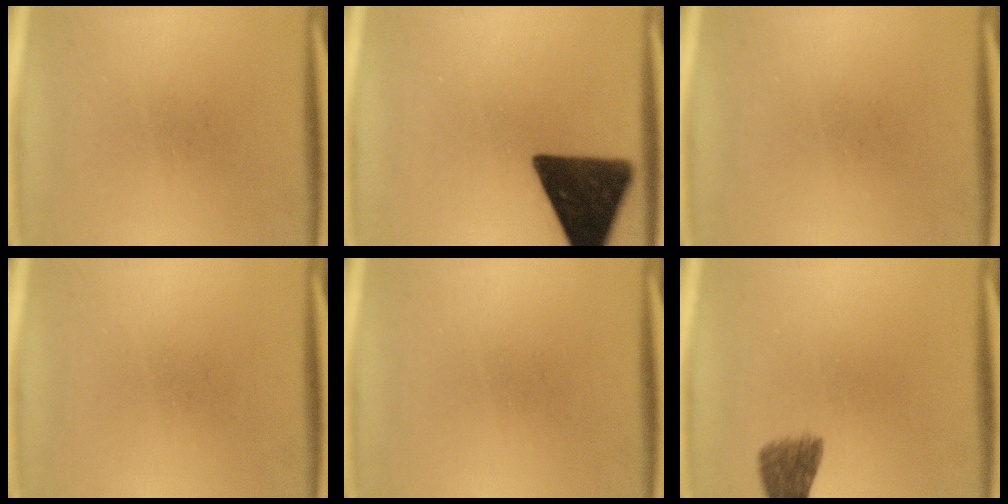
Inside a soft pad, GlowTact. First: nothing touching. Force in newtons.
{"total": 15.9}
{"total": 0.0}
{"total": 0.0}
{"total": 0.0}
{"total": 4.7}